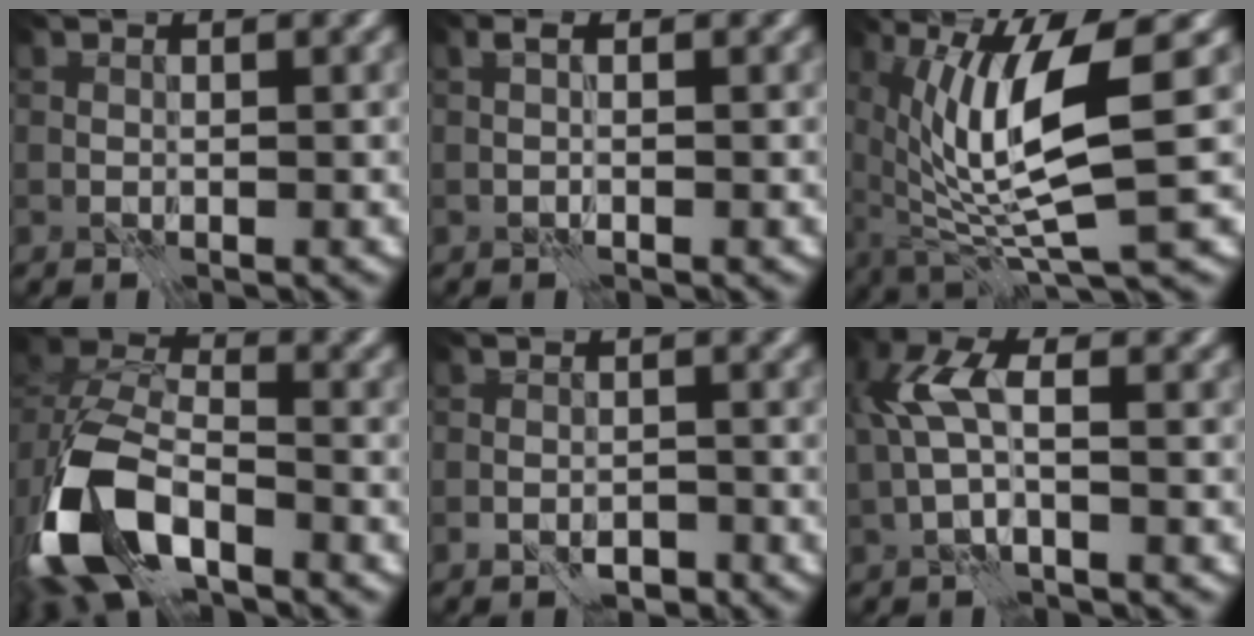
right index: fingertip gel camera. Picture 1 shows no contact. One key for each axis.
{"total": 0.6, "fx": 0.1, "fy": -0.1, "fz": 0.6, "tx": -0.011, "ty": 0.009, "tz": -0.004}
{"total": 8.3, "fx": 1.8, "fy": 1.3, "fz": 8.0, "tx": -0.146, "ty": -0.006, "tz": 0.035}
{"total": 10.5, "fx": -5.5, "fy": 5.5, "fz": 6.9, "tx": -0.149, "ty": -0.010, "tz": -0.107}
{"total": 1.1, "fx": -0.7, "fy": 0.4, "fz": 0.7, "tx": -0.007, "ty": 0.003, "tz": -0.010}
{"total": 4.5, "fx": 0.7, "fy": 1.9, "fz": 4.0, "tx": -0.096, "ty": 0.016, "tz": 0.008}